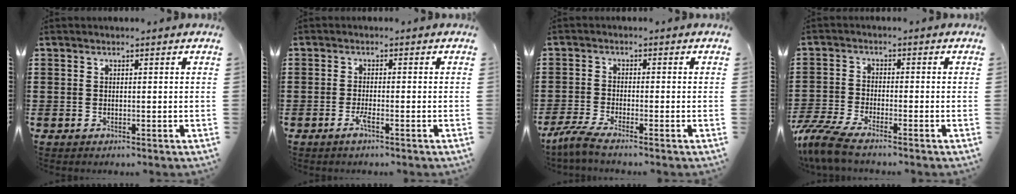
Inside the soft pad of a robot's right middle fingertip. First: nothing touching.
{"total": 2.7, "force": [-1.4, 0.1, 2.3], "torque": [-0.049, -0.006, -0.028]}
{"total": 3.1, "force": [-2.6, -0.3, 1.7], "torque": [-0.053, -0.015, -0.055]}
{"total": 5.5, "force": [-4.7, 0.3, 2.8], "torque": [-0.089, -0.025, -0.099]}